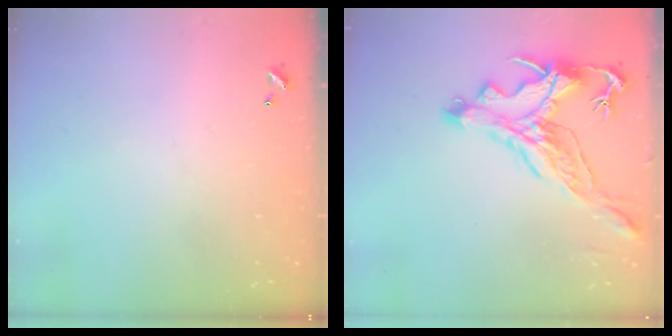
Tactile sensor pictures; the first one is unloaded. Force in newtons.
{"total": 3.9, "press": 3.5, "slide": 1.6}